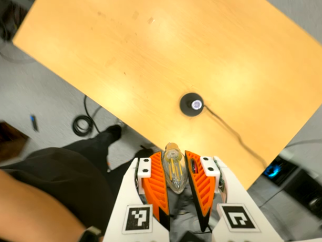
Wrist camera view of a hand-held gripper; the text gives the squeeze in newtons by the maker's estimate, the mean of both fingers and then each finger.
{"total": 13.6, "left": 14.1, "right": 13.1}